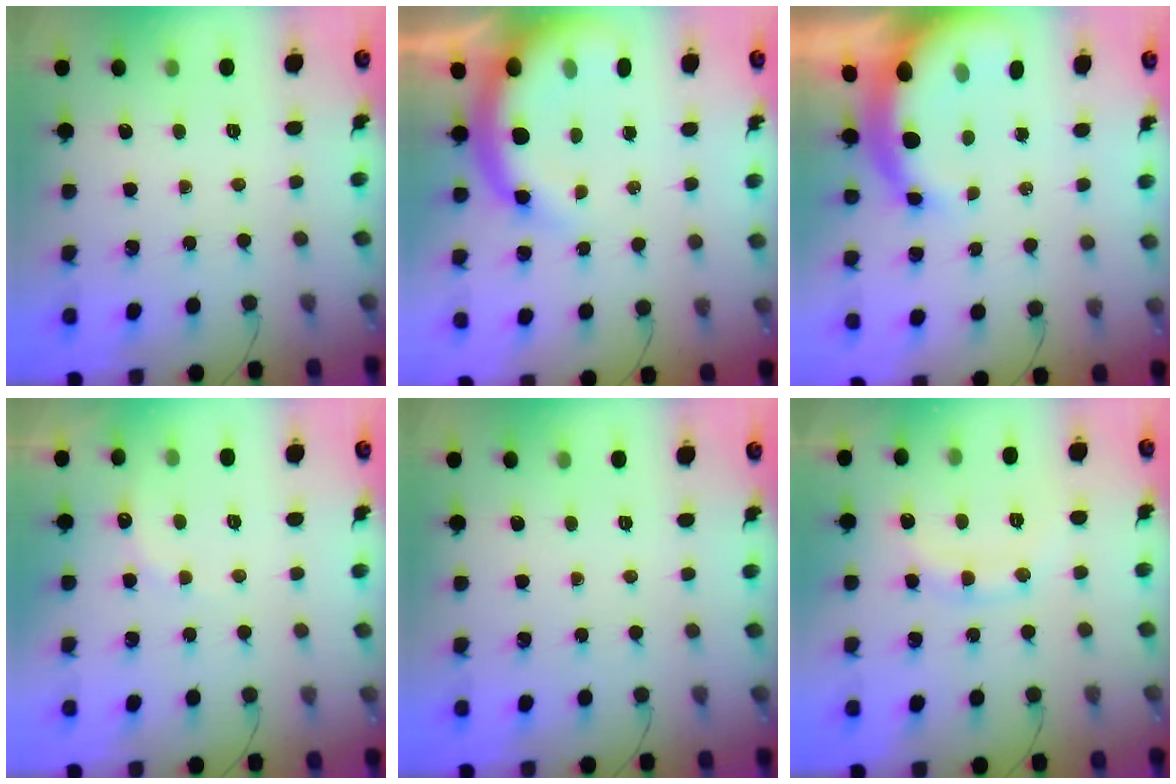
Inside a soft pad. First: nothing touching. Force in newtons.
{"total": 12.2, "press": 11.9, "slide": 2.7}
{"total": 9.5, "press": 9.4, "slide": 1.8}
{"total": 7.7, "press": 7.6, "slide": 1.3}
{"total": 0.0}
{"total": 9.9, "press": 9.9, "slide": 0.2}